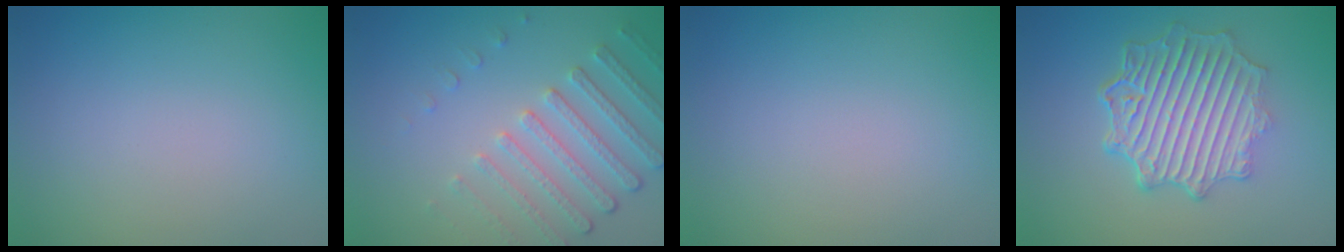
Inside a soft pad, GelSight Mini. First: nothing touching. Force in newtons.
{"total": 4.5, "press": 3.4, "slide": 3.0}
{"total": 0.0}
{"total": 6.6, "press": 5.1, "slide": 4.2}